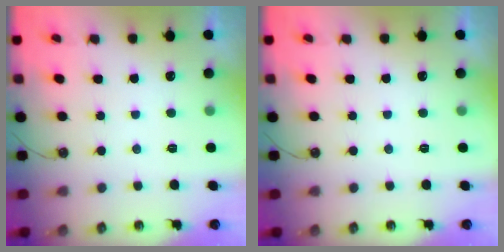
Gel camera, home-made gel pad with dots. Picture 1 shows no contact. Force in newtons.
{"total": 0.0}